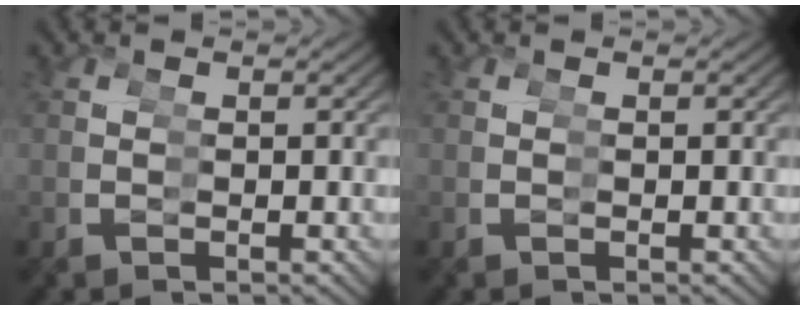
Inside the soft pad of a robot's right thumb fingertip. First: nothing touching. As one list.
[{"total": 0.0}]